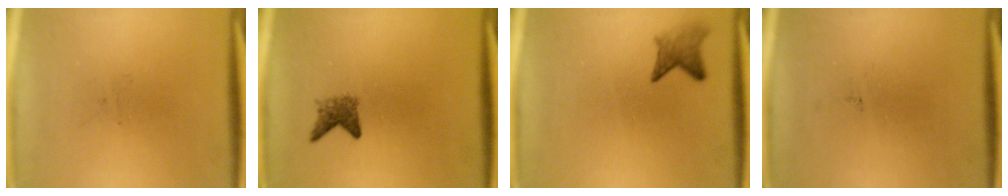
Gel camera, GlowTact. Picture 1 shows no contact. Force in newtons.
{"total": 2.2}
{"total": 2.4}
{"total": 0.0}